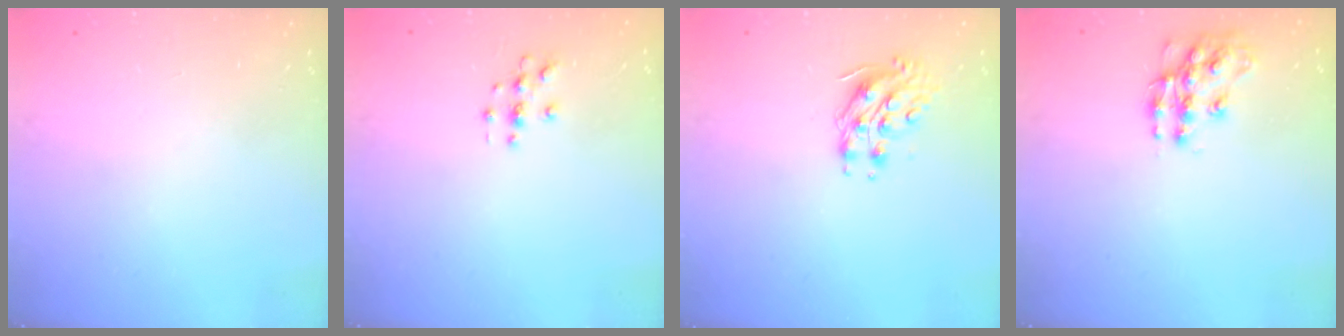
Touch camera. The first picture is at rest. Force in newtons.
{"total": 2.9, "press": 2.9, "slide": 0.3}
{"total": 8.4, "press": 8.4, "slide": 0.5}
{"total": 11.9, "press": 11.9, "slide": 0.9}